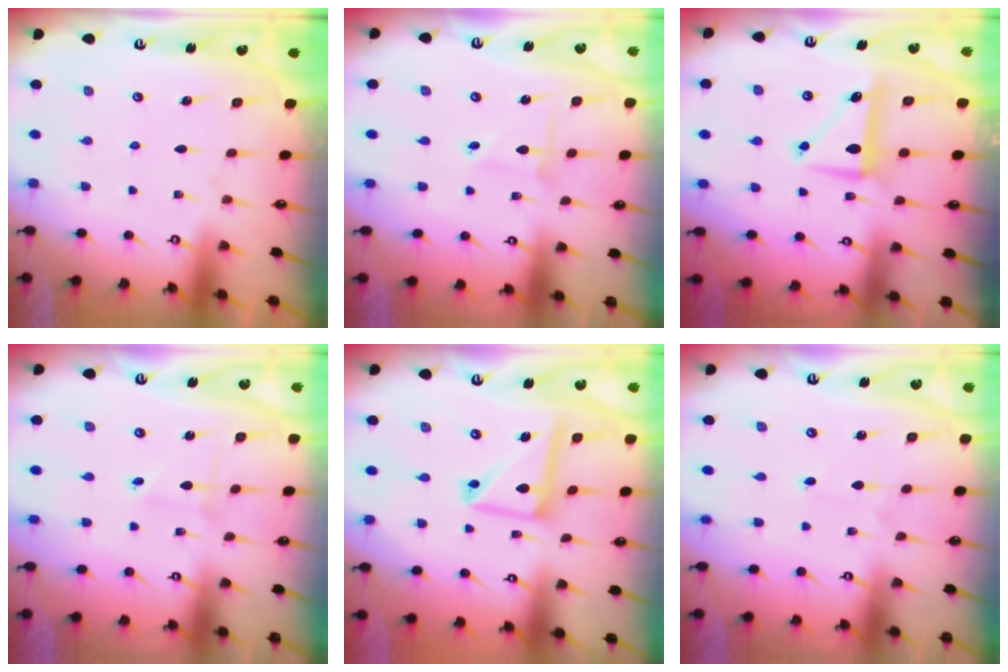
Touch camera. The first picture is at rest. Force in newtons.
{"total": 2.0, "press": 2.0, "slide": 0.2}
{"total": 8.4, "press": 8.4, "slide": 0.6}
{"total": 1.8, "press": 1.8, "slide": 0.1}
{"total": 14.2, "press": 14.1, "slide": 1.4}
{"total": 1.6, "press": 1.6, "slide": 0.1}